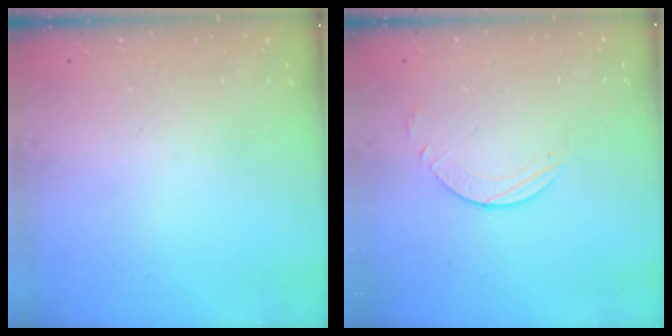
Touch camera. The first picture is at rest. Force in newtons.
{"total": 3.9, "press": 3.9, "slide": 0.3}